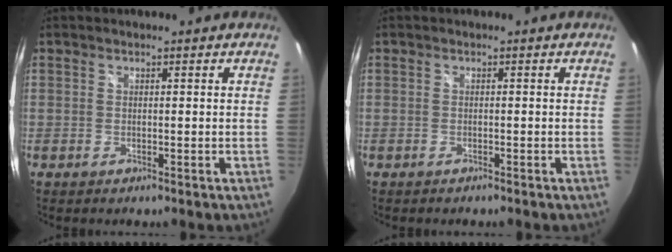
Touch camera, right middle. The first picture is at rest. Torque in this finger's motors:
{"motor_torque": [-0.56, 0.25, 0.05, 0.00]}